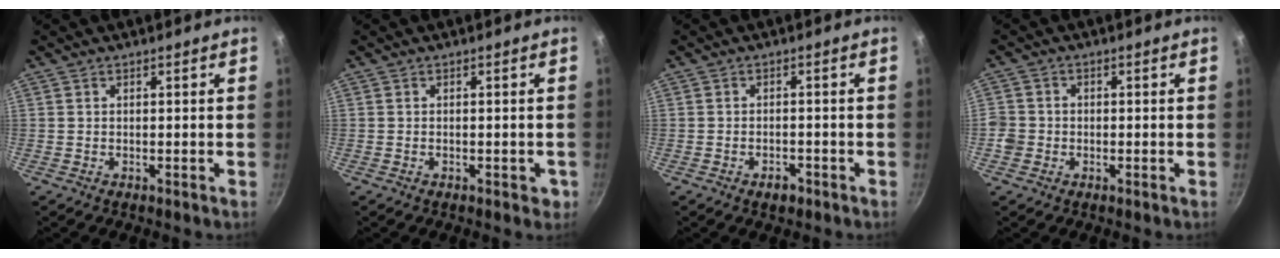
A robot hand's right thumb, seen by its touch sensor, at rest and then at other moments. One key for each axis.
{"total": 2.0, "fx": -0.7, "fy": 1.1, "fz": 1.5, "tx": -0.008, "ty": 0.006, "tz": -0.007}
{"total": 2.5, "fx": -1.6, "fy": 1.4, "fz": 1.3, "tx": -0.014, "ty": 0.014, "tz": -0.019}
{"total": 3.6, "fx": -1.1, "fy": 3.2, "fz": 1.1, "tx": -0.012, "ty": 0.013, "tz": -0.023}